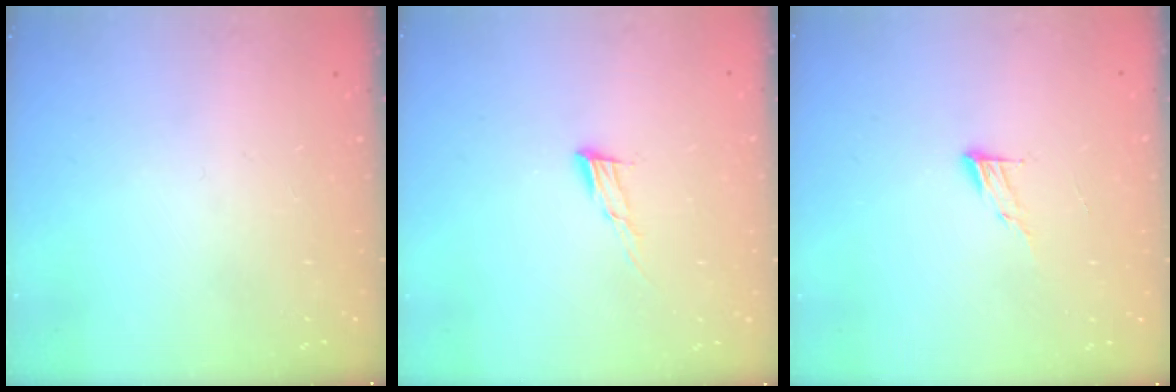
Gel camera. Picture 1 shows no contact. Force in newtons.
{"total": 6.9, "press": 6.8, "slide": 1.2}
{"total": 5.6, "press": 5.6, "slide": 0.4}